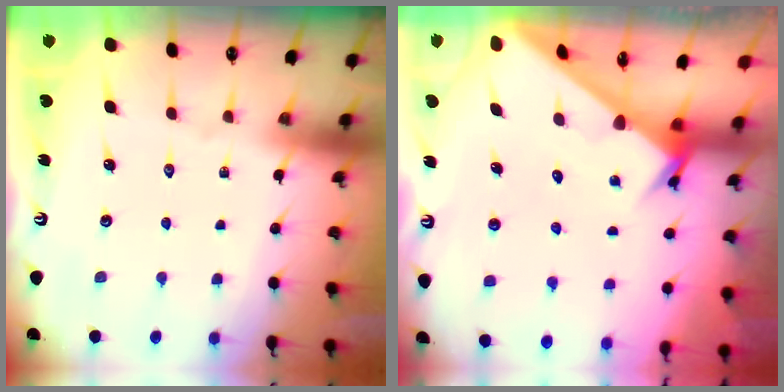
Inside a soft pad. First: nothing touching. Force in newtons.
{"total": 2.8, "press": 2.8, "slide": 0.1}